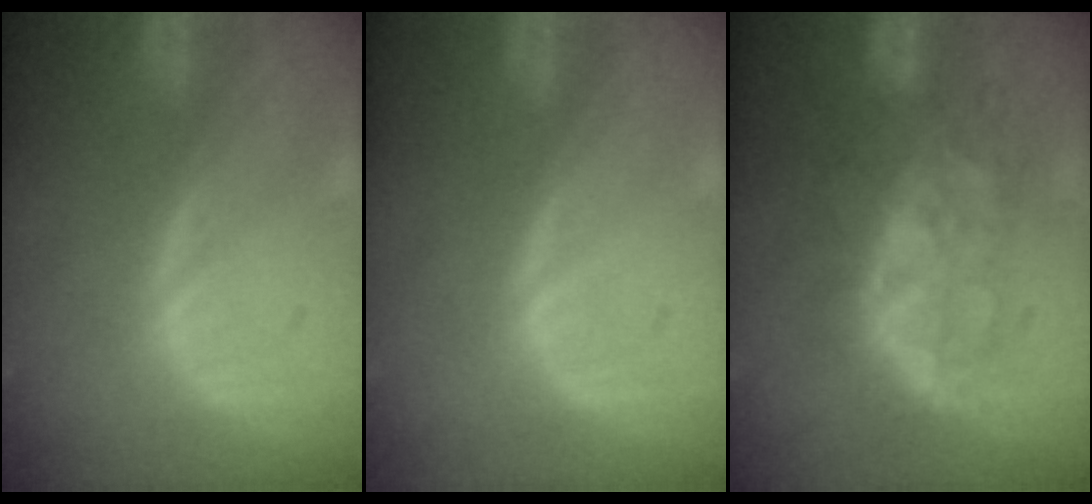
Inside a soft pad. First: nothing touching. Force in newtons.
{"total": 0.0}
{"total": 8.2, "press": 8.0, "slide": 1.5}